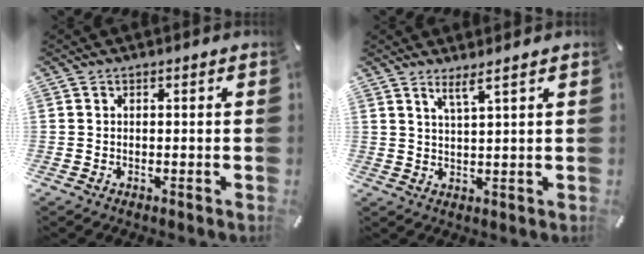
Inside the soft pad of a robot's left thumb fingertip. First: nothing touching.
{"total": 3.5, "force": [2.9, -0.2, 2.1], "torque": [-0.048, -0.010, 0.050]}